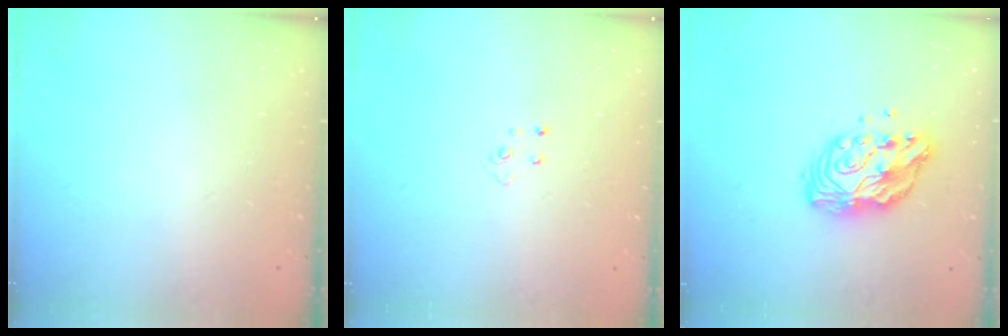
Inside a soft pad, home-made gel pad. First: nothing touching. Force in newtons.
{"total": 4.1, "press": 4.1, "slide": 0.4}
{"total": 11.3, "press": 11.3, "slide": 1.0}